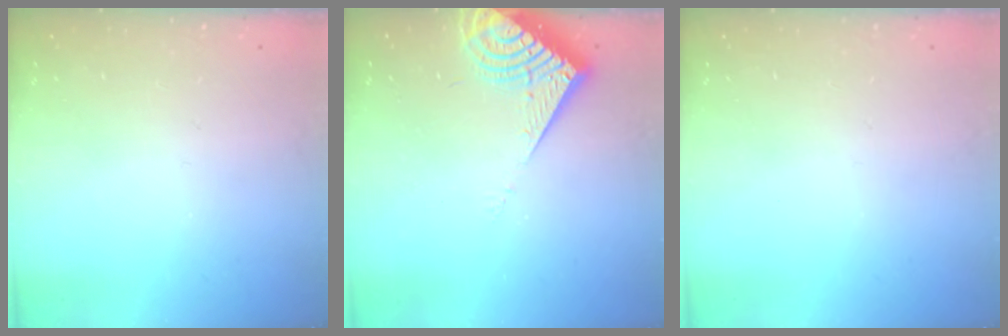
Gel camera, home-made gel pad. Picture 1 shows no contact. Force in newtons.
{"total": 9.4, "press": 9.3, "slide": 1.3}
{"total": 0.0}